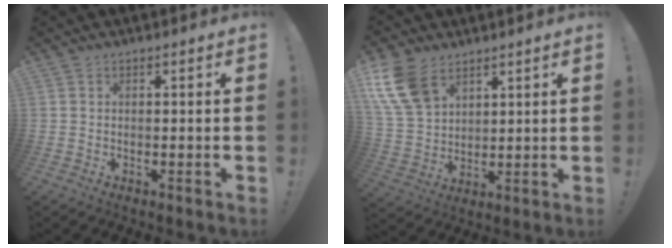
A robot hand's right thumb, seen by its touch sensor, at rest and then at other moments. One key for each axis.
{"total": 13.2, "fx": 7.4, "fy": 8.5, "fz": 6.9, "tx": -0.138, "ty": -0.031, "tz": 0.148}